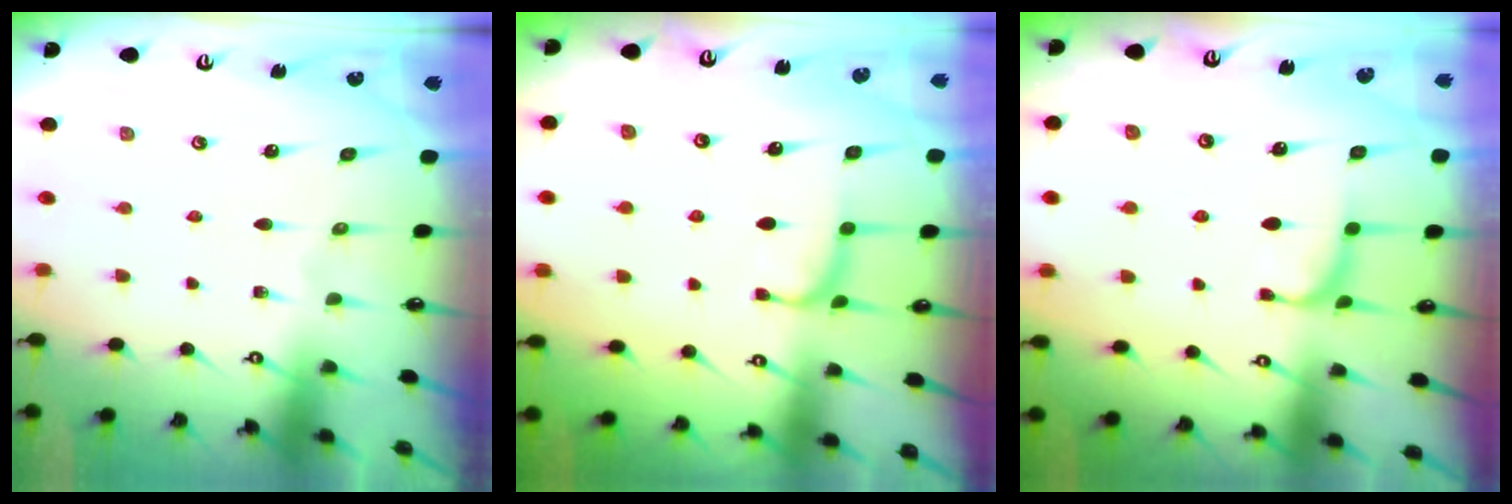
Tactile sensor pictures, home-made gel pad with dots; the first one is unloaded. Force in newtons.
{"total": 0.7, "press": 0.3, "slide": 0.7}
{"total": 0.0}